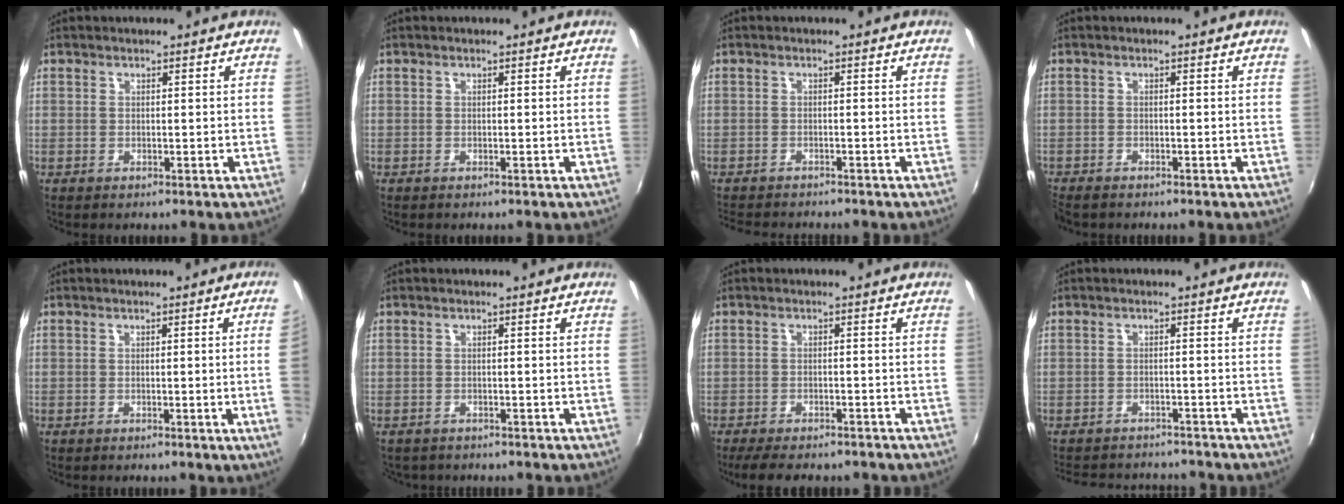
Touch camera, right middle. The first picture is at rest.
{"total": 0.0}
{"total": 5.4, "force": [-5.1, 0.9, 1.6], "torque": [-0.046, -0.016, -0.083]}
{"total": 2.4, "force": [-2.1, 0.8, 0.6], "torque": [-0.023, -0.011, -0.043]}
{"total": 3.8, "force": [0.0, -2.0, 3.2], "torque": [-0.050, -0.011, 0.006]}
{"total": 2.6, "force": [-2.1, 1.4, 0.5], "torque": [-0.014, -0.011, -0.032]}
{"total": 9.3, "force": [-7.7, 2.7, 4.5], "torque": [-0.101, -0.025, -0.116]}
{"total": 10.6, "force": [-9.6, 3.2, 3.2], "torque": [-0.080, -0.002, -0.136]}